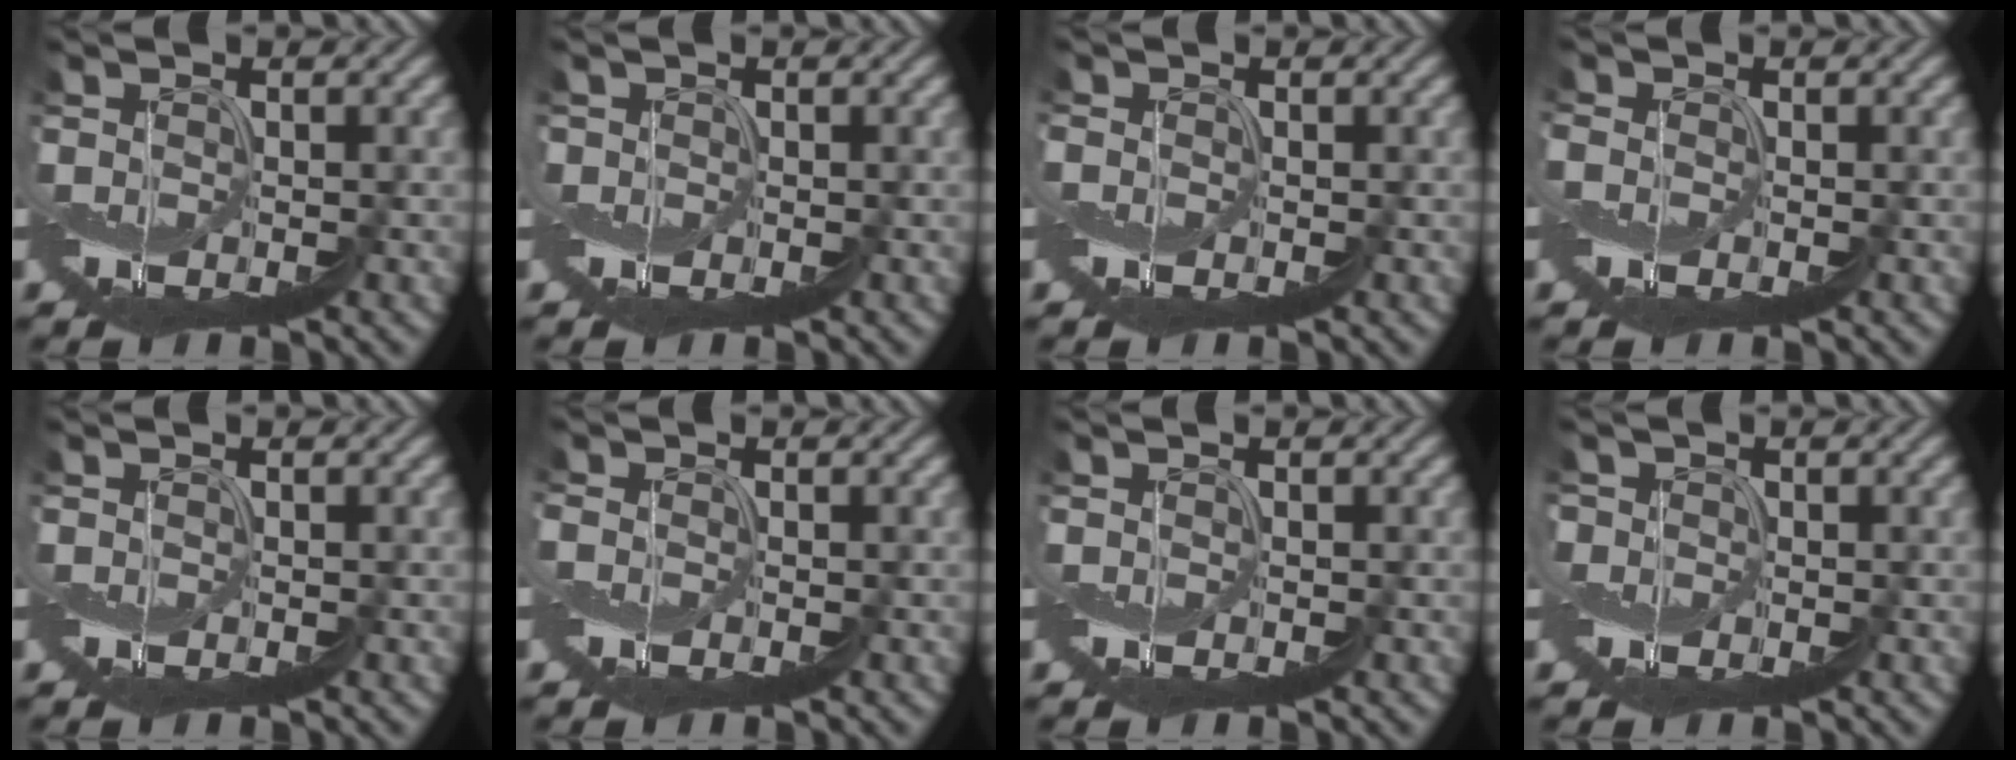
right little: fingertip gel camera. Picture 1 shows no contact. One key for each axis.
{"total": 0.6, "fx": 0.4, "fy": 0.5, "fz": 0.1, "tx": -0.001, "ty": -0.004, "tz": 0.000}
{"total": 1.0, "fx": -0.6, "fy": 0.6, "fz": 0.5, "tx": -0.017, "ty": -0.005, "tz": -0.013}
{"total": 1.1, "fx": -0.9, "fy": 0.5, "fz": 0.3, "tx": -0.019, "ty": -0.006, "tz": -0.018}
{"total": 0.0}
{"total": 1.1, "fx": -0.9, "fy": 0.5, "fz": 0.4, "tx": -0.019, "ty": -0.007, "tz": -0.017}
{"total": 0.0}
{"total": 1.4, "fx": 0.5, "fy": 1.3, "fz": 0.1, "tx": 0.005, "ty": 0.014, "tz": -0.009}